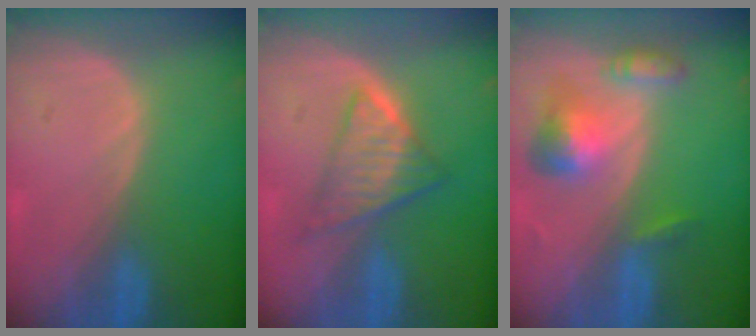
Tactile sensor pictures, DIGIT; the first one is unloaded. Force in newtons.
{"total": 6.1, "press": 5.7, "slide": 2.0}
{"total": 6.5, "press": 6.0, "slide": 2.5}